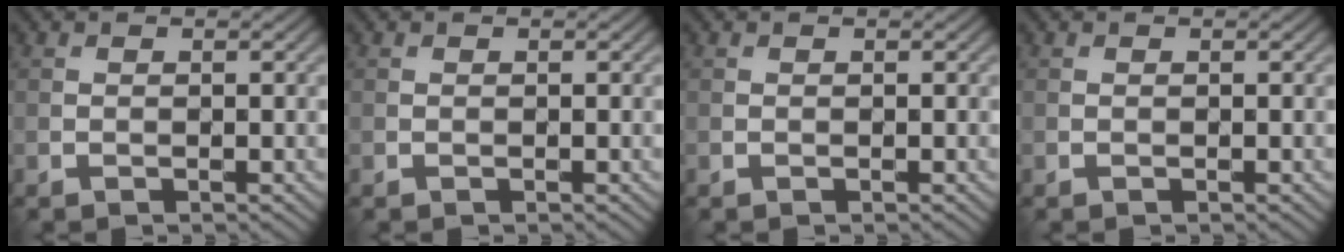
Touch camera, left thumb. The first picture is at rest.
{"total": 0.0}
{"total": 0.0}
{"total": 0.0}